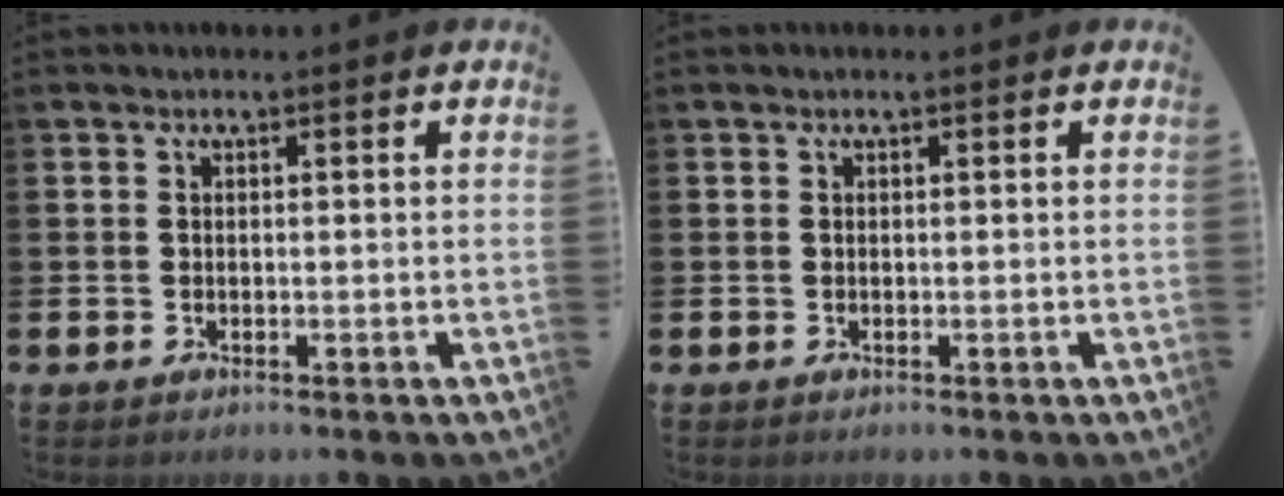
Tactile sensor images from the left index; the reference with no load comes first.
{"total": 0.0}